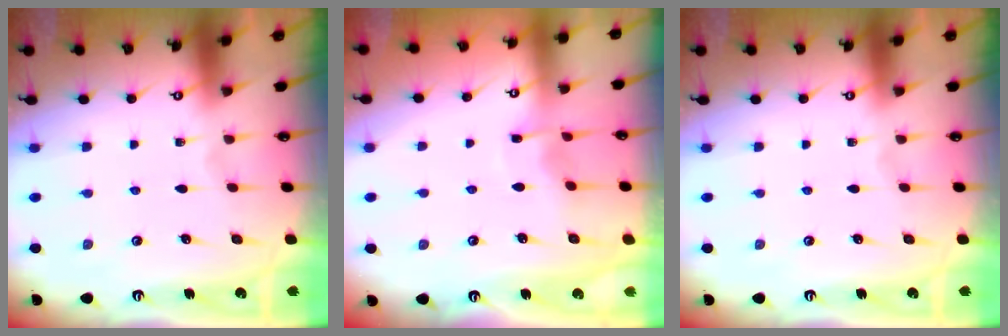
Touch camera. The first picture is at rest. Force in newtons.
{"total": 4.7, "press": 4.7, "slide": 0.7}
{"total": 0.0}